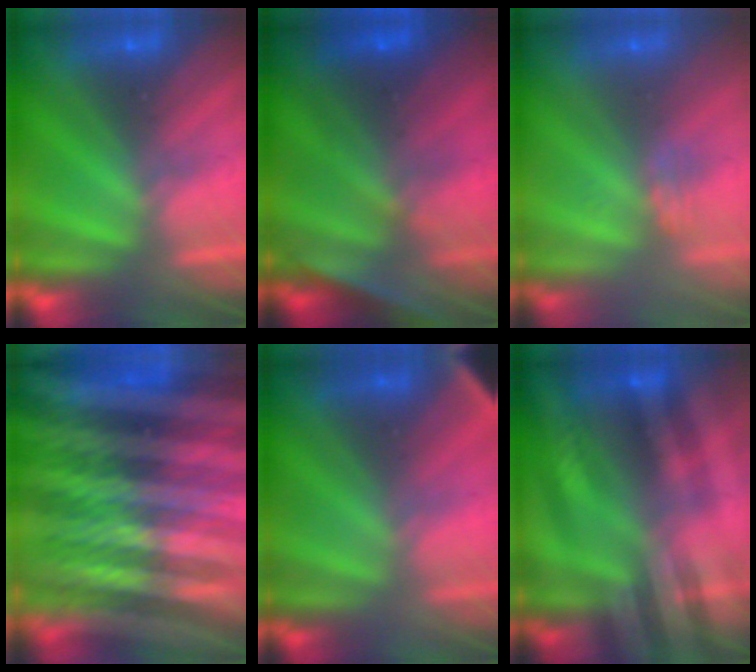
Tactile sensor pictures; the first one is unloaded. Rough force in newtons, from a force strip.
{"total": 6.9}
{"total": 2.4}
{"total": 6.9}
{"total": 2.8}
{"total": 2.6}